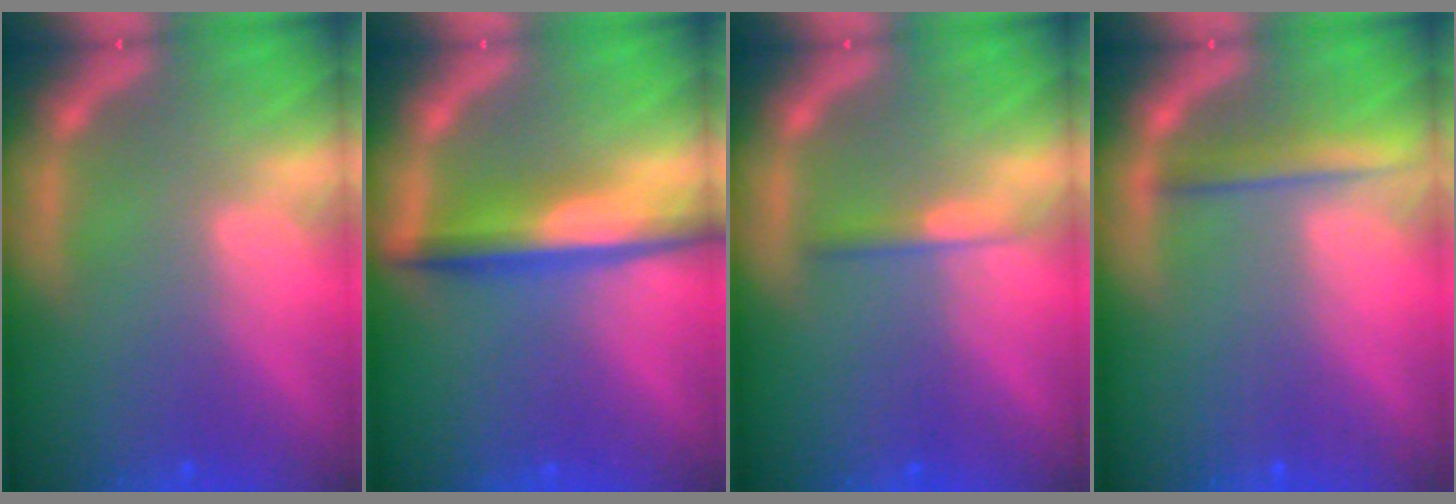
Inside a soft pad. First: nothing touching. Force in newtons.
{"total": 5.0}
{"total": 1.4}
{"total": 2.5}